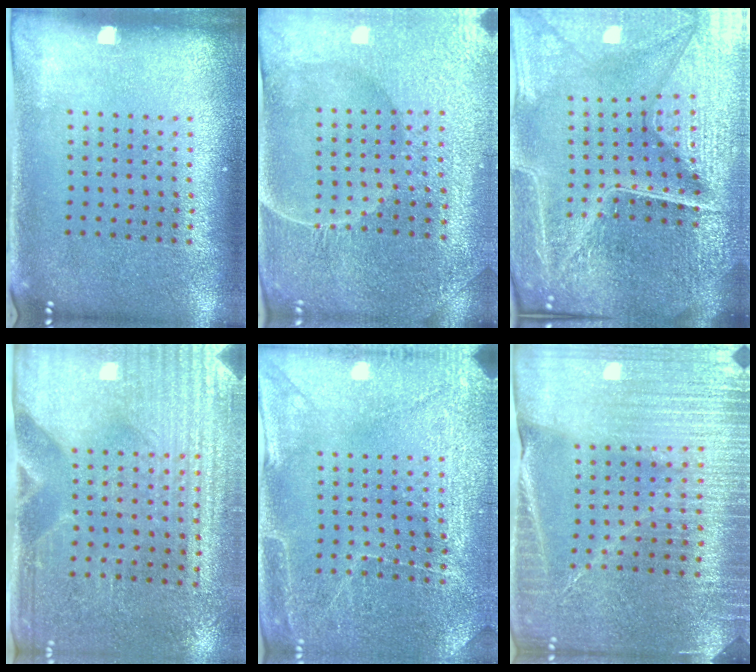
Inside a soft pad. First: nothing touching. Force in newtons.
{"total": 4.3, "press": 4.1, "slide": 1.2}
{"total": 7.1, "press": 6.2, "slide": 3.4}
{"total": 3.2, "press": 2.9, "slide": 1.3}
{"total": 2.9, "press": 2.9, "slide": 0.2}
{"total": 4.3, "press": 4.0, "slide": 1.5}